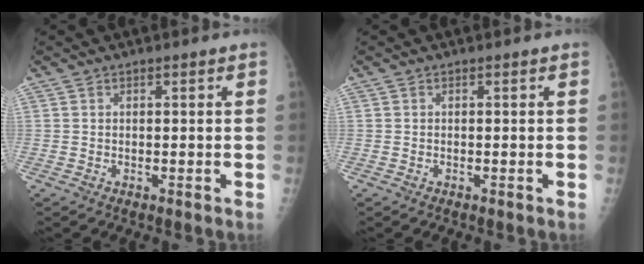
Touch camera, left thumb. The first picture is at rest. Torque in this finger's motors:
{"motor_torque": [0.09, 0.08, 0.00, 0.00, 0.00]}